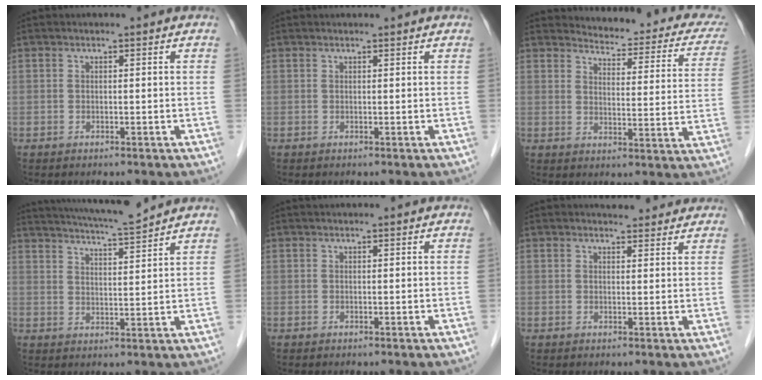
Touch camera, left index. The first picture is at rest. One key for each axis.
{"total": 1.6, "fx": 1.5, "fy": -0.1, "fz": 0.4, "tx": -0.005, "ty": 0.015, "tz": 0.024}
{"total": 17.5, "fx": 16.3, "fy": 4.1, "fz": 5.0, "tx": -0.038, "ty": -0.051, "tz": 0.168}
{"total": 9.8, "fx": 9.2, "fy": -0.8, "fz": 3.4, "tx": -0.065, "ty": 0.004, "tz": 0.142}
{"total": 1.8, "fx": 1.8, "fy": 0.0, "fz": 0.6, "tx": -0.008, "ty": 0.023, "tz": 0.027}
{"total": 5.3, "fx": 4.9, "fy": 1.4, "fz": 1.3, "tx": -0.012, "ty": 0.008, "tz": 0.053}